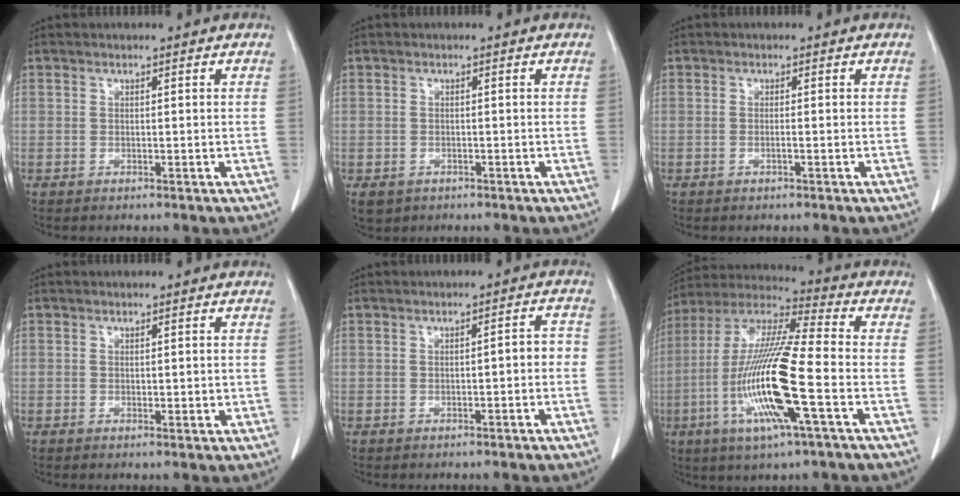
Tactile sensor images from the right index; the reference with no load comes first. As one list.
[{"total": 3.7, "force": [-1.8, 3.1, 0.9], "torque": [-0.016, -0.003, -0.023]}, {"total": 0.5, "force": [-0.2, 0.0, 0.5], "torque": [-0.011, 0.000, -0.003]}, {"total": 1.3, "force": [0.0, 0.8, 1.0], "torque": [-0.012, -0.001, 0.002]}, {"total": 2.4, "force": [-0.5, 0.9, 2.2], "torque": [-0.030, 0.016, -0.005]}, {"total": 18.2, "force": [-5.1, 1.1, 17.5], "torque": [-0.360, -0.015, -0.102]}]